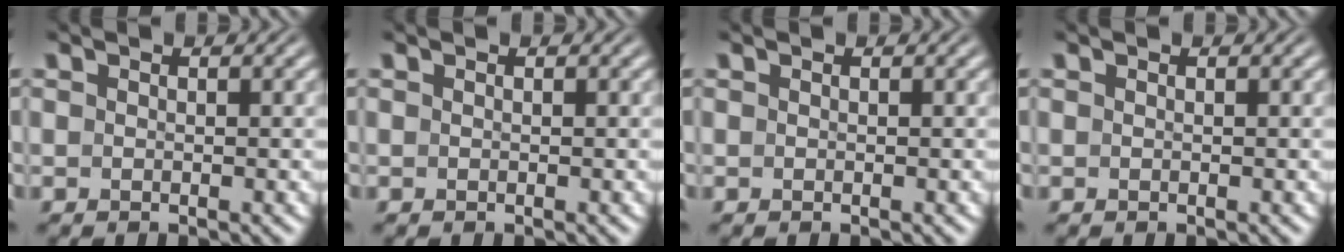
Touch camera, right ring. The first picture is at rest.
{"total": 0.0}
{"total": 0.0}
{"total": 0.0}